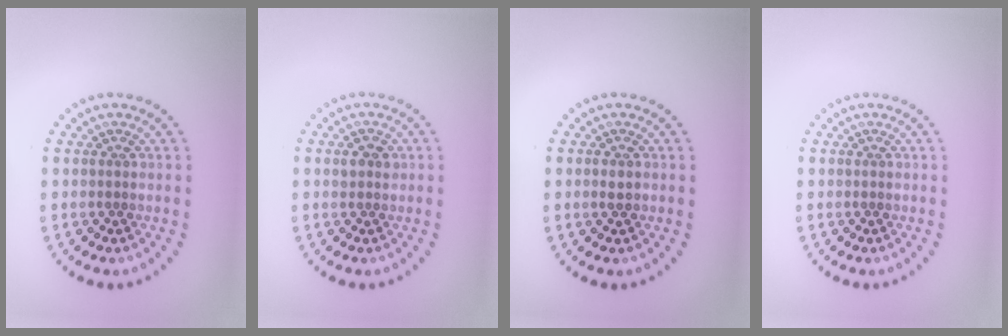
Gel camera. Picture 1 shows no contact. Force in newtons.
{"total": 1.2, "press": 1.1, "slide": 0.3}
{"total": 1.0, "press": 1.0, "slide": 0.2}
{"total": 0.0}